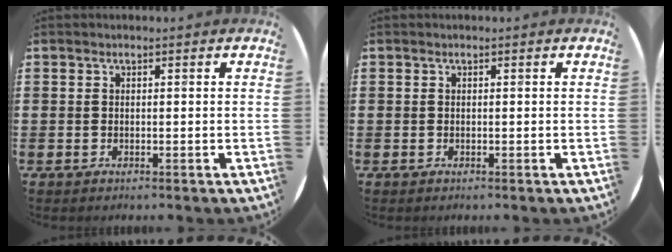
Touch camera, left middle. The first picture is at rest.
{"total": 0.0}